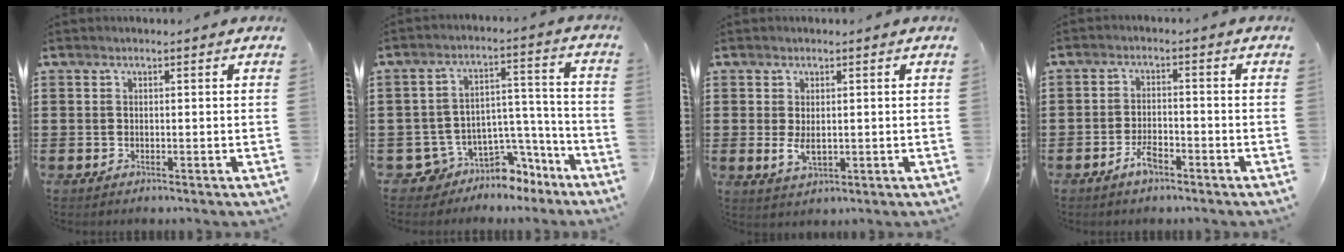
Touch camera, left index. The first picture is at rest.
{"total": 7.6, "force": [-6.3, 4.1, 1.5], "torque": [-0.025, 0.028, -0.112]}
{"total": 2.9, "force": [0.2, 1.5, 2.6], "torque": [-0.051, -0.003, 0.000]}
{"total": 3.8, "force": [-2.5, 1.4, 2.5], "torque": [-0.049, 0.007, -0.049]}